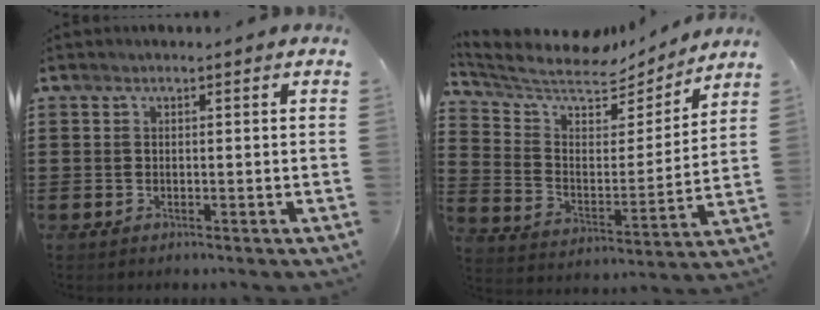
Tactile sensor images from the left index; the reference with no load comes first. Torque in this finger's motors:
{"motor_torque": [2.14, 0.00, 0.51, 0.21]}